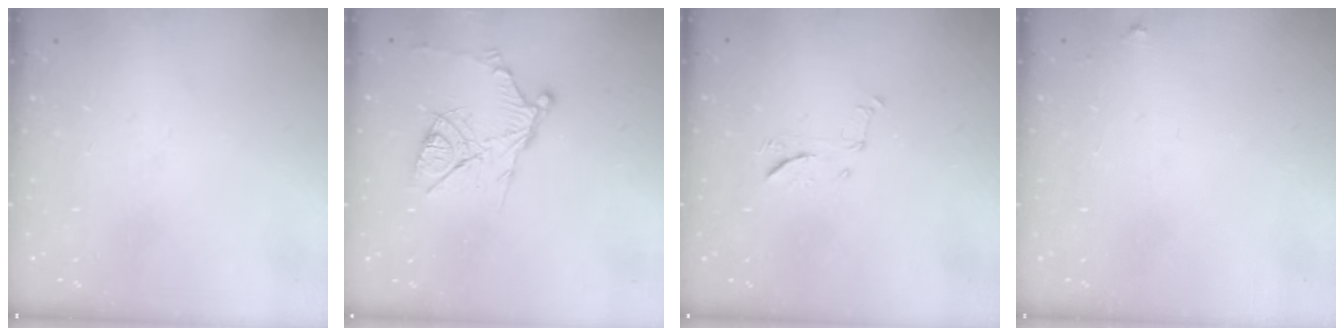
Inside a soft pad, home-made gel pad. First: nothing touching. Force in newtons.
{"total": 12.8, "press": 12.8, "slide": 0.8}
{"total": 7.4, "press": 7.3, "slide": 0.6}
{"total": 3.9, "press": 3.9, "slide": 0.4}